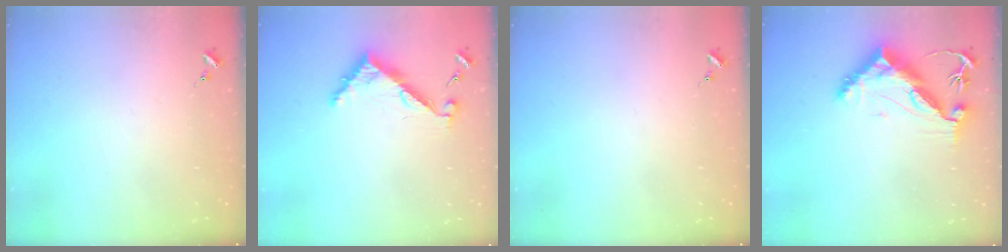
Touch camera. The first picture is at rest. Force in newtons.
{"total": 7.0, "press": 7.0, "slide": 0.6}
{"total": 0.0}
{"total": 11.3, "press": 11.2, "slide": 1.4}